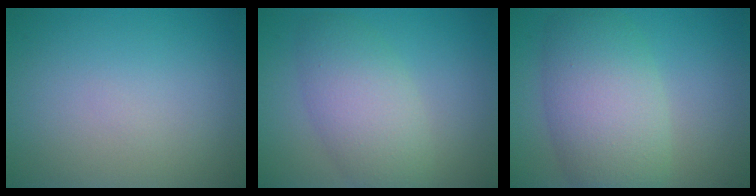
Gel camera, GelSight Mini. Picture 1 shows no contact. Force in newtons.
{"total": 5.2, "press": 5.2, "slide": 0.2}
{"total": 7.7, "press": 7.7, "slide": 0.2}